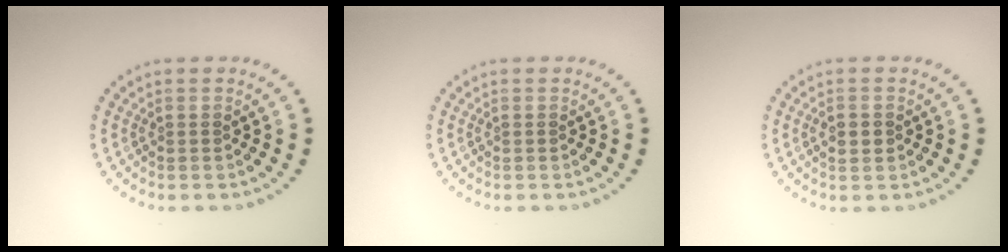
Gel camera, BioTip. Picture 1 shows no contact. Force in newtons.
{"total": 0.0}
{"total": 1.3, "press": 1.3, "slide": 0.0}